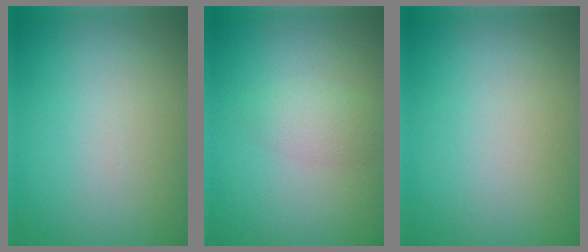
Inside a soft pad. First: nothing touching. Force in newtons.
{"total": 1.9, "press": 1.9, "slide": 0.1}
{"total": 0.0}